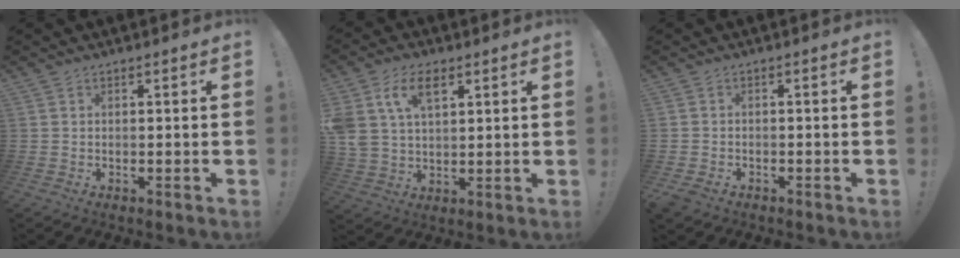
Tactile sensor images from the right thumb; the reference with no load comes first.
{"total": 11.3, "force": [5.4, 6.8, 7.2], "torque": [-0.141, -0.008, 0.100]}
{"total": 2.3, "force": [-1.3, 1.6, 1.1], "torque": [-0.024, 0.005, -0.024]}